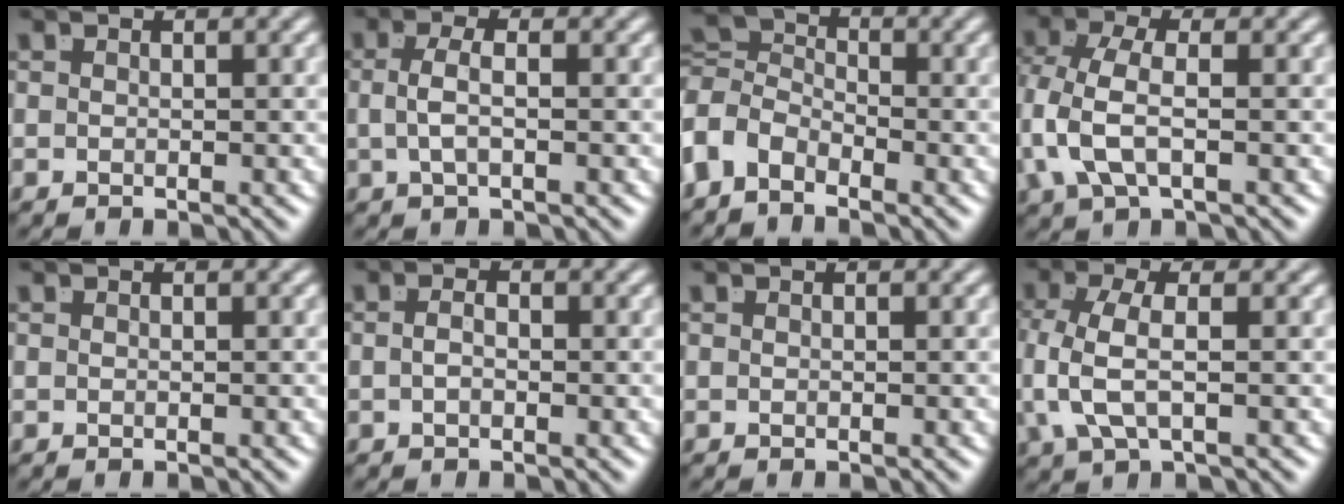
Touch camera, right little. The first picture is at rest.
{"total": 2.2, "force": [-0.2, 0.4, 2.1], "torque": [-0.046, -0.004, 0.001]}
{"total": 6.2, "force": [-1.5, 5.3, 2.8], "torque": [-0.072, -0.025, -0.025]}
{"total": 4.9, "force": [-0.5, 2.8, 3.9], "torque": [-0.114, -0.023, 0.004]}
{"total": 0.0}
{"total": 1.0, "force": [-0.6, -0.1, 0.8], "torque": [-0.012, -0.008, -0.007]}
{"total": 0.0}
{"total": 4.6, "force": [-0.2, 2.3, 3.9], "torque": [-0.110, -0.018, 0.011]}